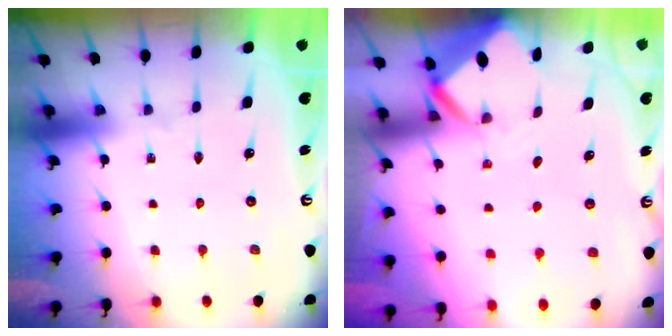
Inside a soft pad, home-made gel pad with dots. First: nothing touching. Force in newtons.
{"total": 3.4, "press": 3.4, "slide": 0.2}